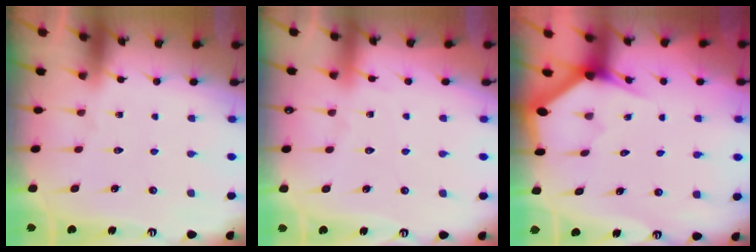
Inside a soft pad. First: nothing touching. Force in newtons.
{"total": 2.6, "press": 2.6, "slide": 0.5}
{"total": 3.1, "press": 3.1, "slide": 0.1}